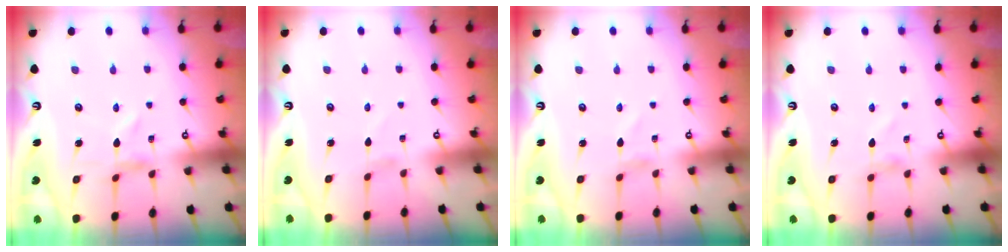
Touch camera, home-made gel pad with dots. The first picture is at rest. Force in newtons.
{"total": 1.1, "press": 1.1, "slide": 0.1}
{"total": 1.4, "press": 1.4, "slide": 0.1}
{"total": 1.1, "press": 1.1, "slide": 0.0}